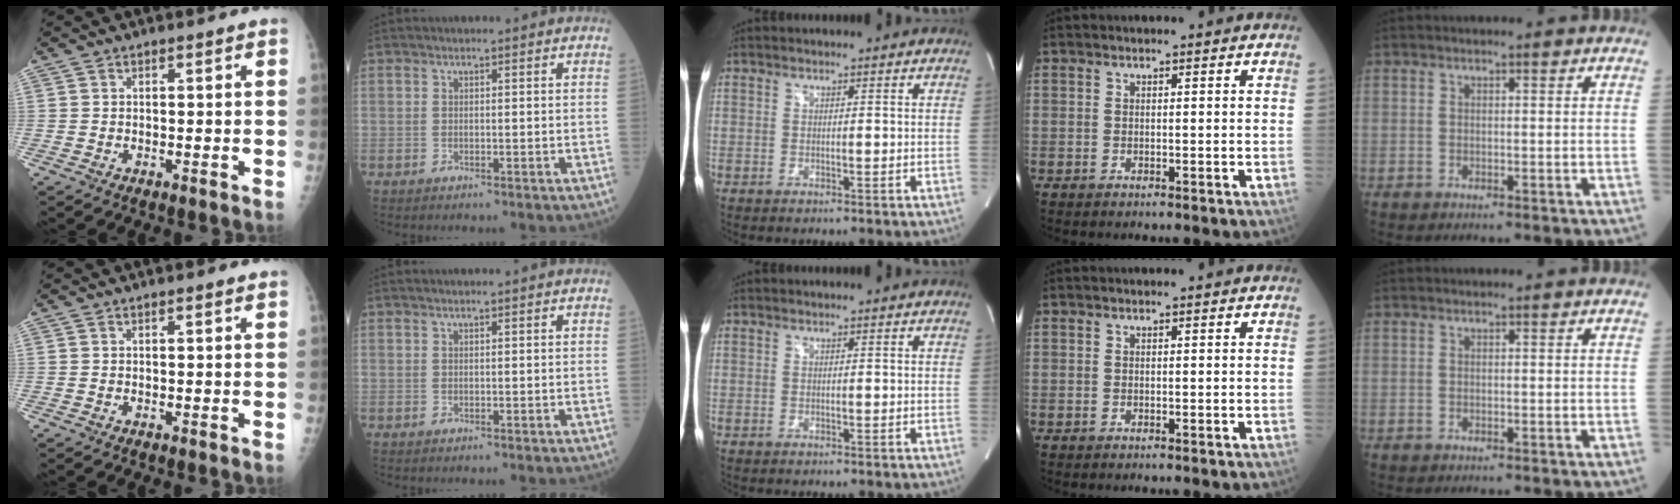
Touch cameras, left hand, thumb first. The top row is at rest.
{"thumb": {"total": 0.7, "force": [0.5, 0.0, 0.5], "torque": [-0.006, 0.000, 0.008]}}